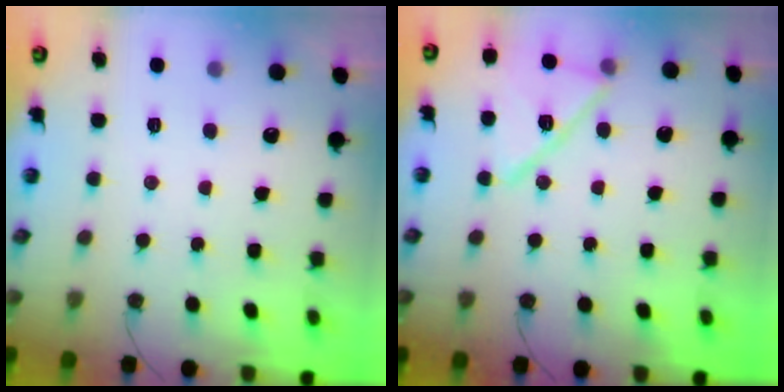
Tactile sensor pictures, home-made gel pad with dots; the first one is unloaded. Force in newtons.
{"total": 14.2, "press": 13.4, "slide": 4.7}